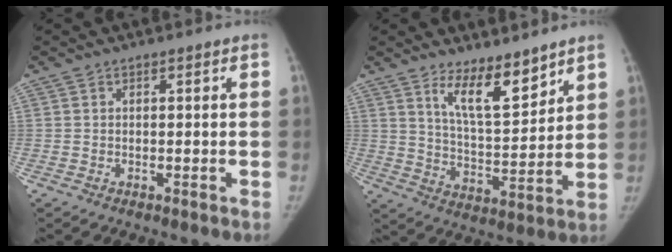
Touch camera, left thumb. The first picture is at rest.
{"total": 10.5, "force": [7.5, 3.3, 6.5], "torque": [-0.090, -0.069, 0.140]}